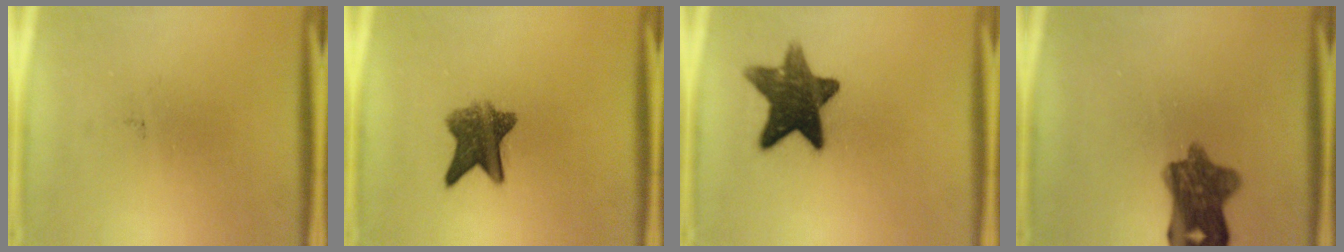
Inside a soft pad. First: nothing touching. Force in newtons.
{"total": 7.3}
{"total": 12.3}
{"total": 8.6}